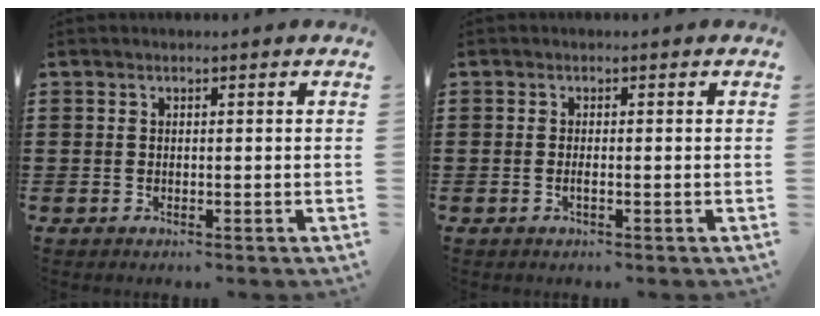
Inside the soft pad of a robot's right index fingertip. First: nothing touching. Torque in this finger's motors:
{"motor_torque": [1.66, 0.47, 0.01, -0.01]}